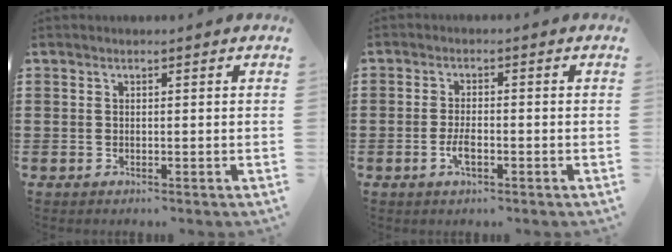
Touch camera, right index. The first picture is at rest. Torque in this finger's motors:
{"motor_torque": [2.14, 0.00, 0.09, 0.07]}